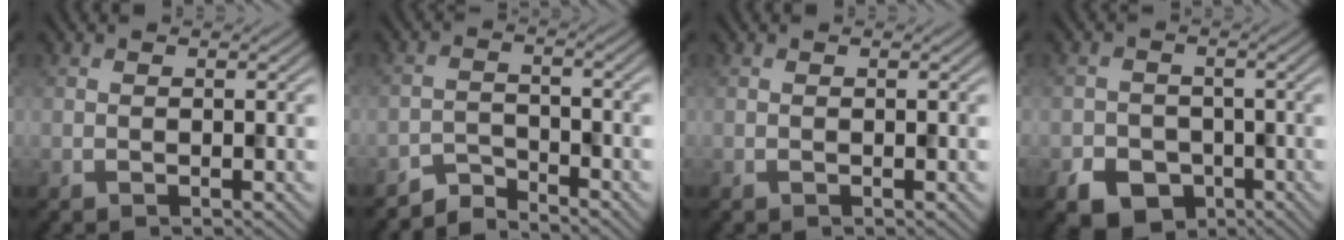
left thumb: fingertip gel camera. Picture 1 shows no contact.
{"total": 3.2, "force": [-3.1, 0.3, 0.5], "torque": [-0.006, 0.003, -0.068]}
{"total": 0.0}
{"total": 5.4, "force": [-3.1, 3.9, 2.2], "torque": [-0.040, -0.008, -0.056]}